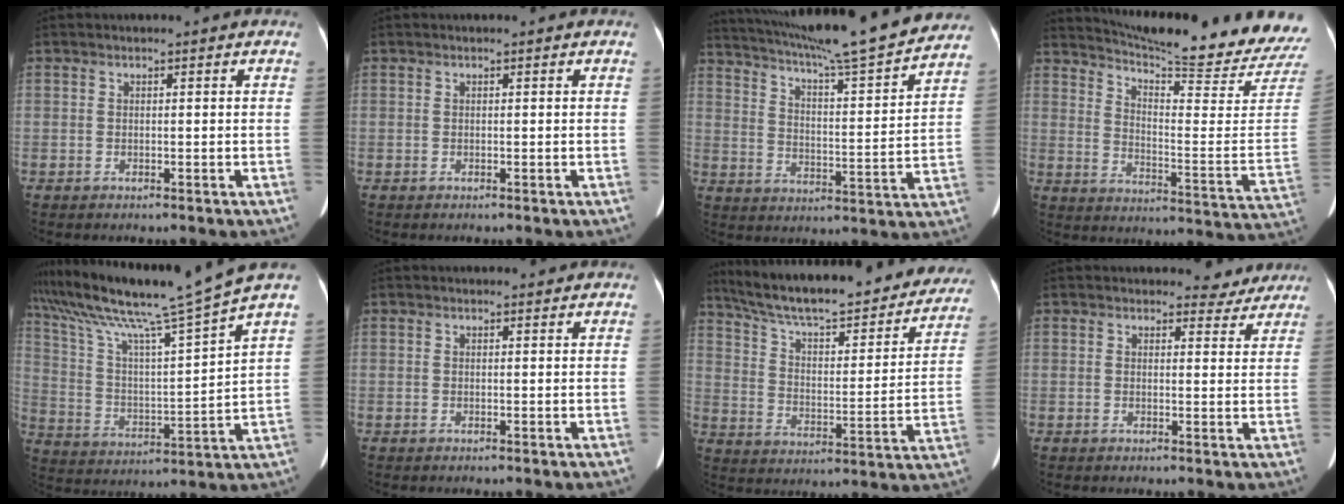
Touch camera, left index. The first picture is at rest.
{"total": 0.0}
{"total": 23.8, "force": [21.0, 0.9, 11.2], "torque": [-0.192, -0.014, 0.298]}
{"total": 23.5, "force": [22.3, -0.3, 7.2], "torque": [-0.118, -0.128, 0.278]}
{"total": 17.4, "force": [14.3, -2.6, 9.6], "torque": [-0.177, -0.015, 0.244]}
{"total": 0.6, "force": [0.6, 0.1, 0.1], "torque": [-0.010, -0.002, 0.007]}
{"total": 30.7, "force": [26.5, 6.4, 14.2], "torque": [-0.229, -0.027, 0.354]}
{"total": 3.7, "force": [3.4, 1.5, -0.1], "torque": [0.009, -0.012, 0.027]}